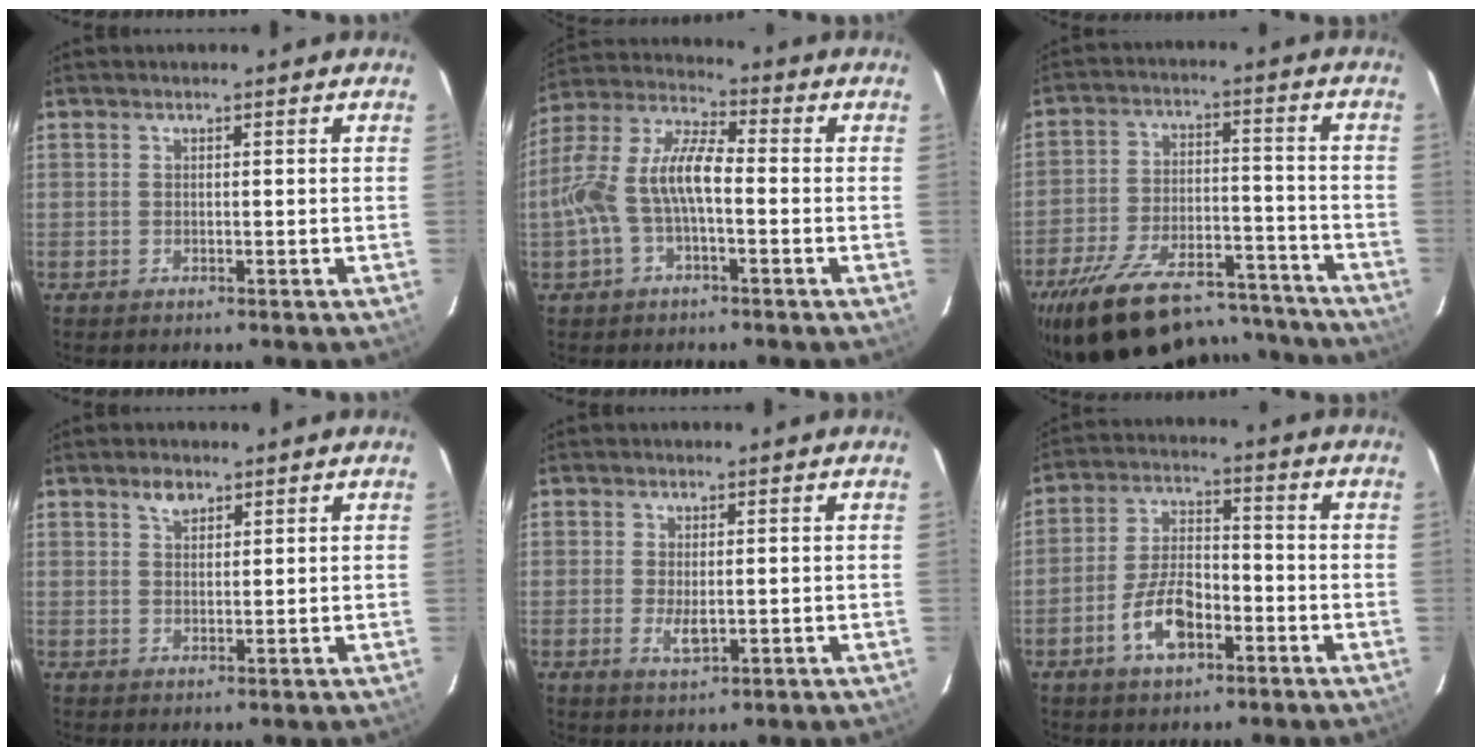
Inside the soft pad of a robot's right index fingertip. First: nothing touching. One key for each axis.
{"total": 11.1, "fx": -2.4, "fy": 4.0, "fz": 10.1, "tx": -0.217, "ty": 0.015, "tz": -0.048}
{"total": 27.5, "fx": -22.8, "fy": 9.9, "fz": 11.9, "tx": -0.232, "ty": 0.006, "tz": -0.317}
{"total": 2.7, "fx": 1.9, "fy": 1.4, "fz": 1.3, "tx": -0.021, "ty": 0.007, "tz": 0.034}
{"total": 3.1, "fx": -0.4, "fy": 1.3, "fz": 2.8, "tx": -0.053, "ty": -0.009, "tz": -0.004}
{"total": 9.4, "fx": -4.5, "fy": 4.5, "fz": 6.9, "tx": -0.143, "ty": 0.009, "tz": -0.076}